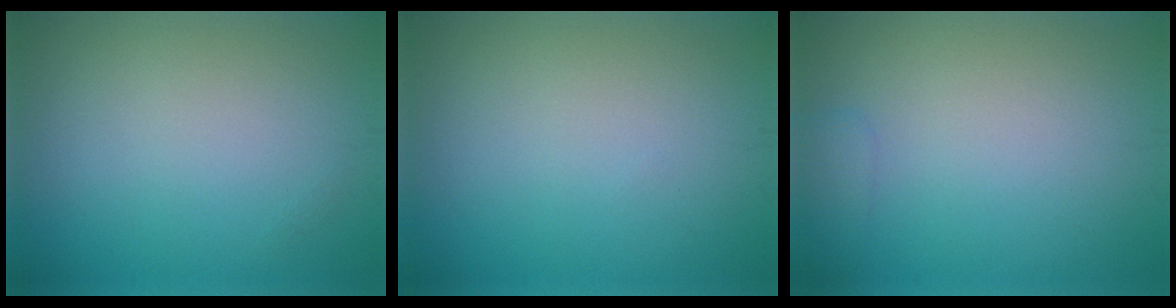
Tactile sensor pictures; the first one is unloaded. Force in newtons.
{"total": 0.0}
{"total": 1.1, "press": 1.1, "slide": 0.1}